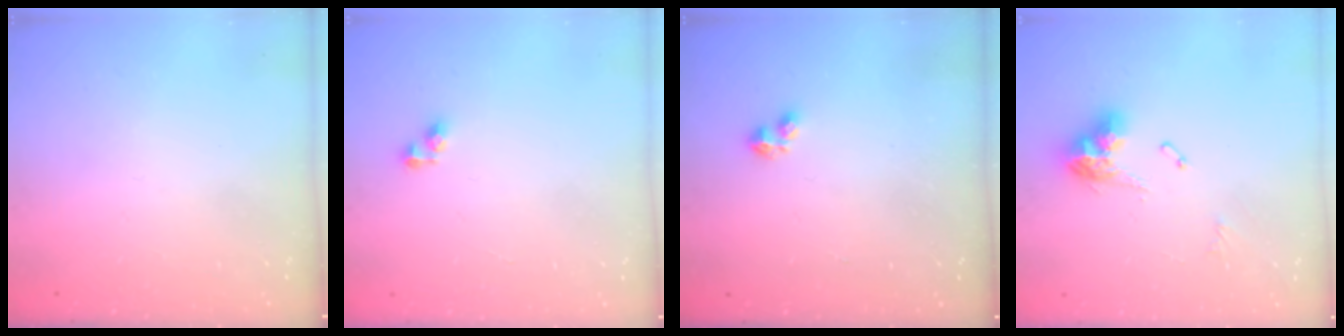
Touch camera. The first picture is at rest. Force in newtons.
{"total": 4.8, "press": 4.7, "slide": 0.3}
{"total": 2.2, "press": 2.2, "slide": 0.4}
{"total": 11.0, "press": 10.9, "slide": 1.3}